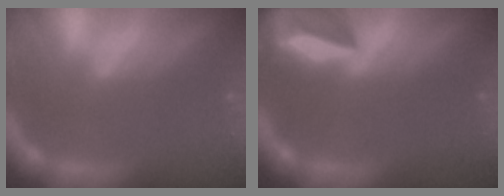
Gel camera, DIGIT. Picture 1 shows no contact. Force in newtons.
{"total": 8.5}